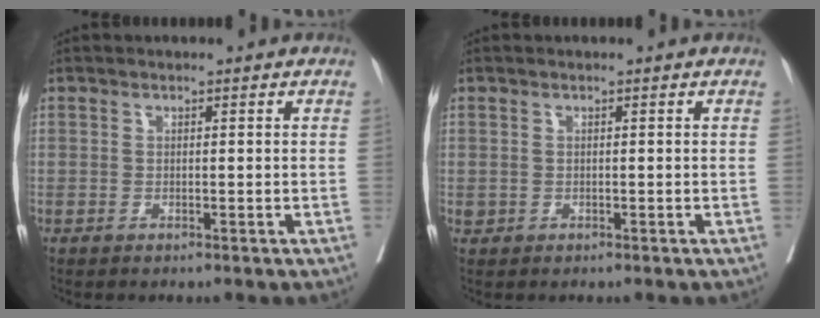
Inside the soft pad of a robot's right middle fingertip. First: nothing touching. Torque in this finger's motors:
{"motor_torque": [-0.03, -0.04, 0.00, 0.00]}